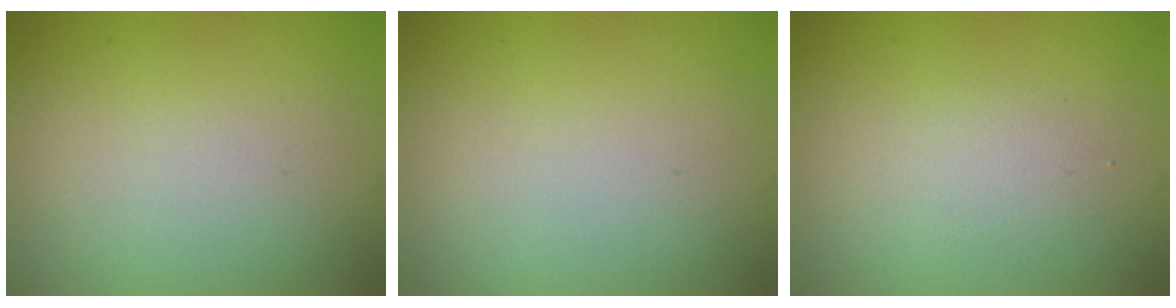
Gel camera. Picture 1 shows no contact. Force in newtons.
{"total": 0.0}
{"total": 1.4, "press": 1.4, "slide": 0.1}